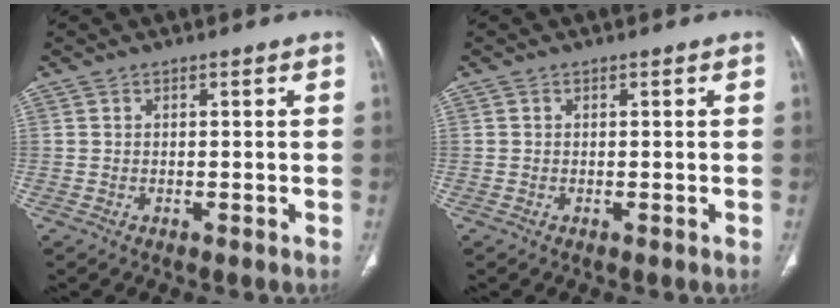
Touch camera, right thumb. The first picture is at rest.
{"total": 0.0}